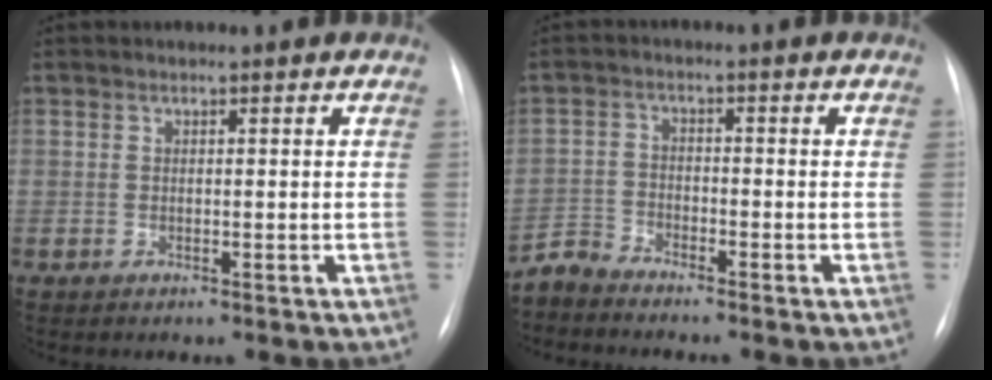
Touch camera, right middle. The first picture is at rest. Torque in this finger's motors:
{"motor_torque": [0.00, -0.04, -0.01, -0.01]}